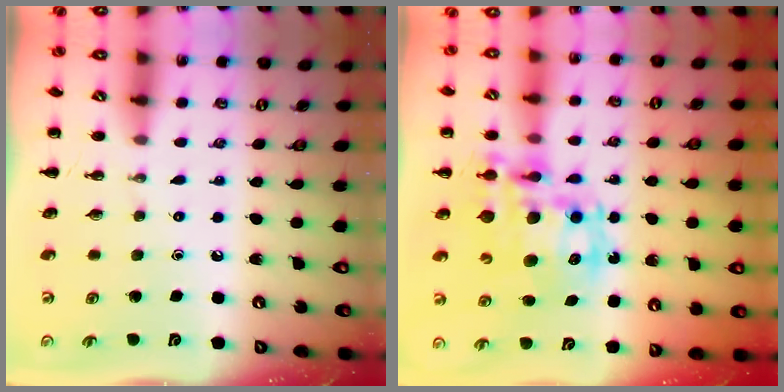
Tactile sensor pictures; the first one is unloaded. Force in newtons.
{"total": 16.0, "press": 15.5, "slide": 3.6}